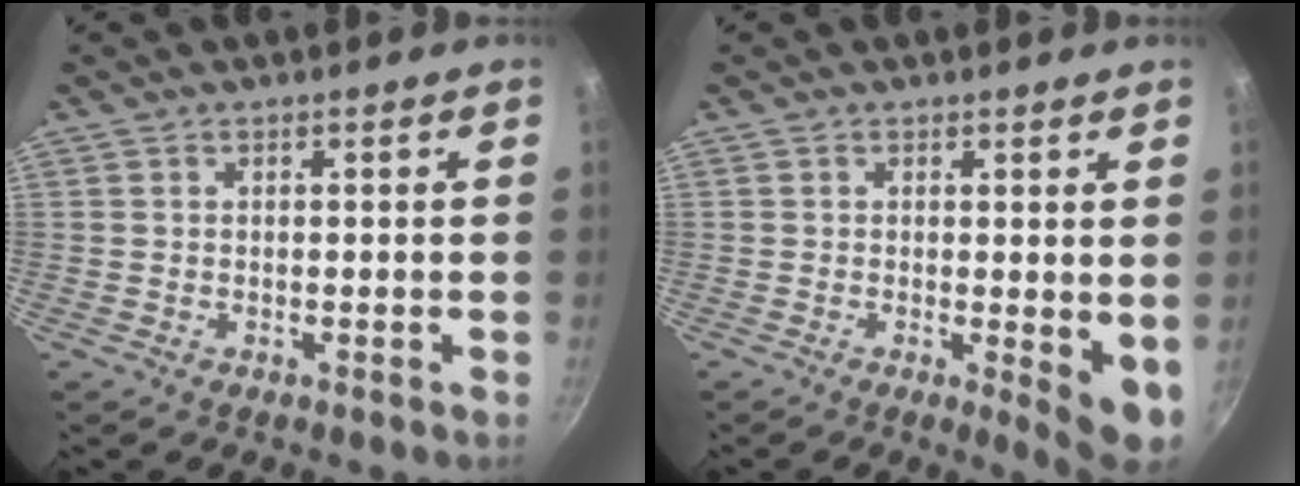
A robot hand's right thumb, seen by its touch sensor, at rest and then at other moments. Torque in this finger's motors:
{"motor_torque": [-0.17, 0.63, -0.02, 0.14, 0.06]}